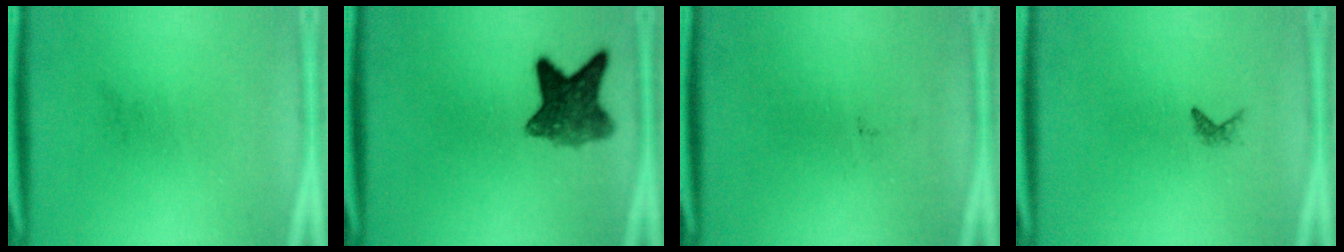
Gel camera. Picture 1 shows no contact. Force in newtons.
{"total": 7.4}
{"total": 0.0}
{"total": 0.6}